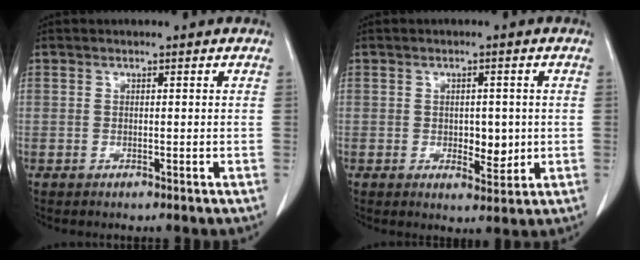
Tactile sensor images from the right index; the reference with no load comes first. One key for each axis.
{"total": 4.0, "fx": -0.3, "fy": 2.1, "fz": 3.4, "tx": -0.045, "ty": -0.004, "tz": 0.003}